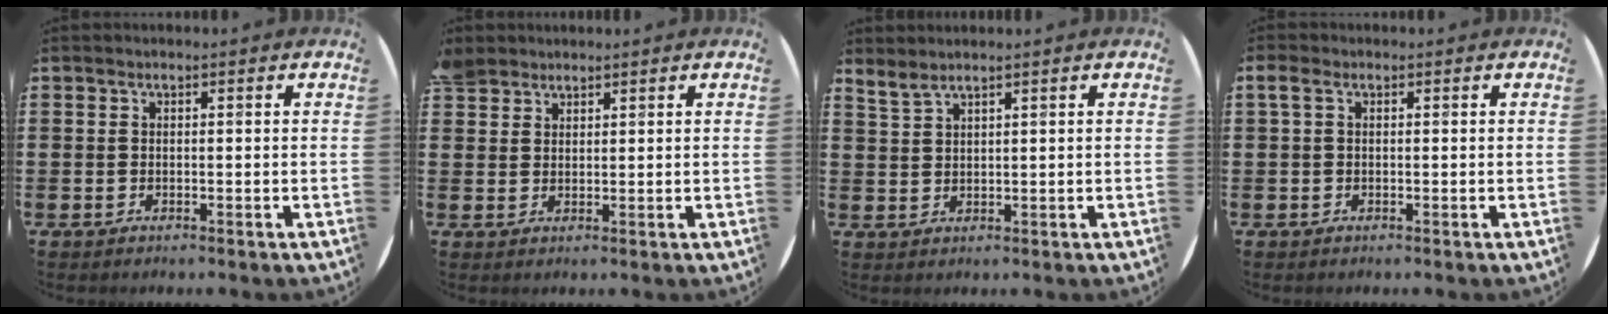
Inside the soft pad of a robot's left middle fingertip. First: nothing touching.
{"total": 2.4, "force": [2.1, 1.0, 0.0], "torque": [-0.005, 0.003, 0.044]}
{"total": 1.8, "force": [1.8, 0.0, 0.4], "torque": [-0.010, -0.001, 0.034]}
{"total": 0.8, "force": [0.2, 0.5, 0.6], "torque": [-0.015, 0.005, 0.002]}